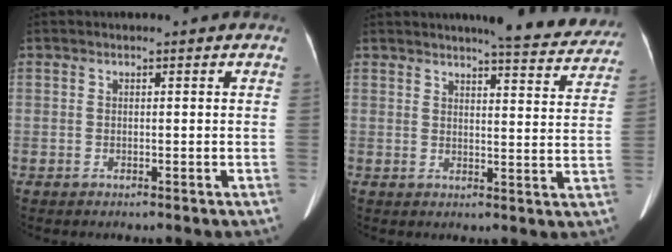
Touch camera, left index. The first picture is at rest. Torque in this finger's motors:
{"motor_torque": [0.10, -0.13, 0.00, 0.06]}